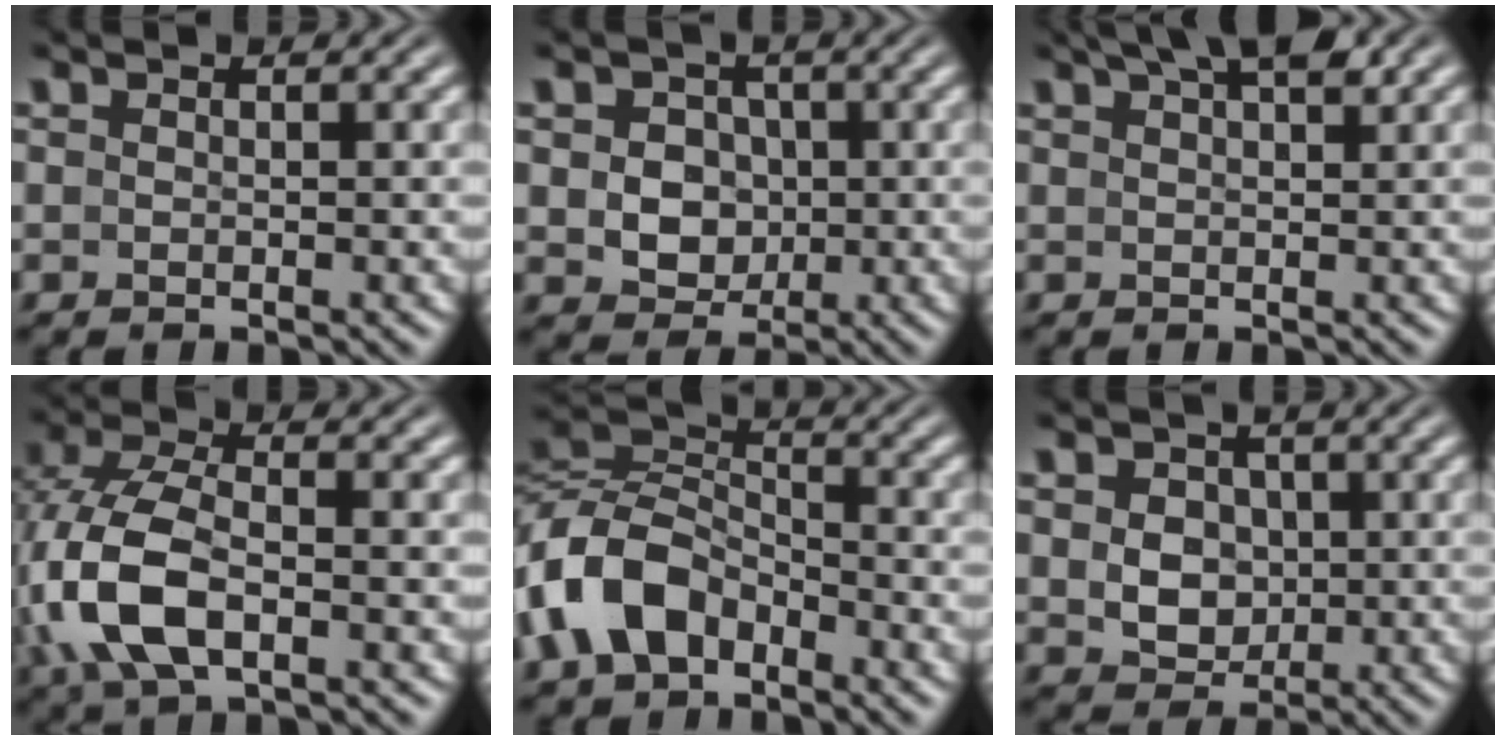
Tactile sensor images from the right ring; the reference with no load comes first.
{"total": 5.9, "force": [0.3, 5.3, 2.6], "torque": [-0.046, -0.015, 0.010]}
{"total": 4.6, "force": [3.2, 1.1, 3.2], "torque": [-0.043, 0.008, 0.054]}
{"total": 6.9, "force": [-1.1, 4.0, 5.5], "torque": [-0.157, -0.027, -0.001]}
{"total": 6.7, "force": [-2.0, 5.0, 3.9], "torque": [-0.099, -0.017, -0.032]}
{"total": 4.6, "force": [0.3, 4.0, 2.3], "torque": [-0.040, -0.017, 0.016]}